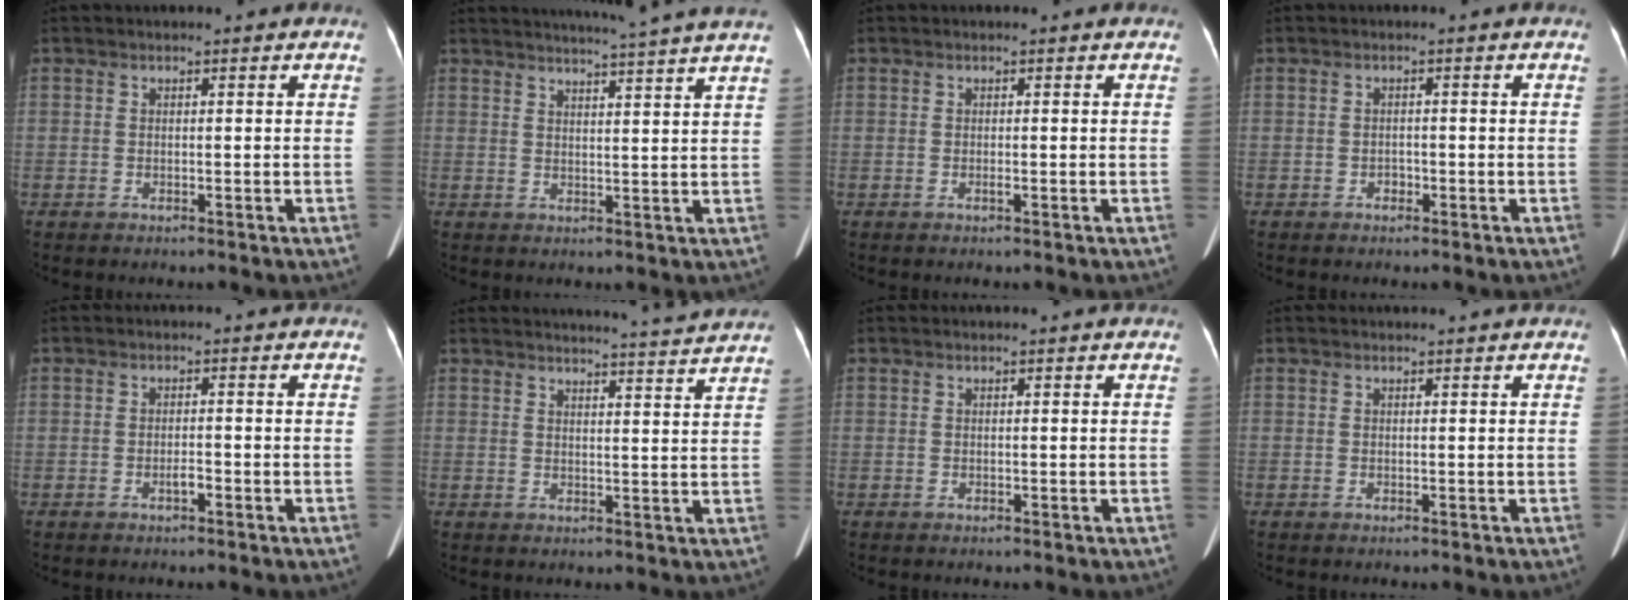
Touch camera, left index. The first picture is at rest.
{"total": 12.3, "force": [11.1, -1.9, 5.0], "torque": [-0.078, -0.018, 0.129]}
{"total": 0.0}
{"total": 1.0, "force": [-0.6, 0.7, 0.4], "torque": [-0.005, 0.003, -0.010]}
{"total": 1.2, "force": [-0.7, 0.3, 0.9], "torque": [-0.017, 0.001, -0.011]}
{"total": 7.6, "force": [7.1, -1.7, 1.9], "torque": [-0.029, -0.012, 0.083]}
{"total": 0.6, "force": [0.5, 0.0, 0.2], "torque": [-0.002, 0.004, 0.010]}
{"total": 0.9, "force": [0.8, 0.0, 0.1], "torque": [-0.007, 0.006, 0.015]}